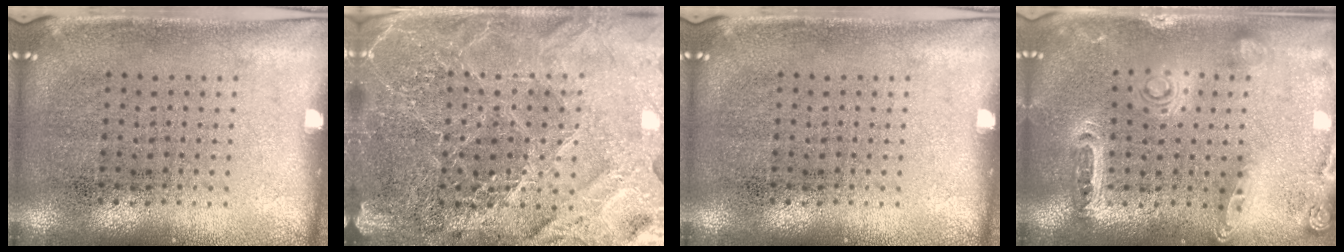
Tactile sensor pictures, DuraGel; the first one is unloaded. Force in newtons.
{"total": 4.6, "press": 4.2, "slide": 1.8}
{"total": 0.0}
{"total": 1.4, "press": 1.3, "slide": 0.4}